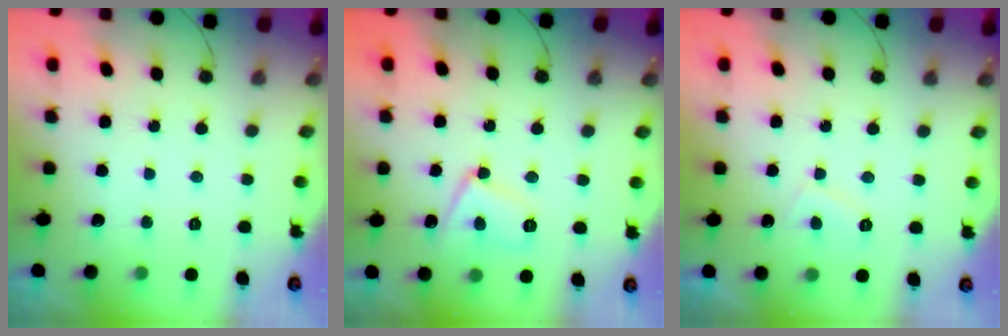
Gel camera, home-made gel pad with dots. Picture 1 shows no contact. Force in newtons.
{"total": 9.7, "press": 9.6, "slide": 1.9}
{"total": 2.0, "press": 1.8, "slide": 0.7}